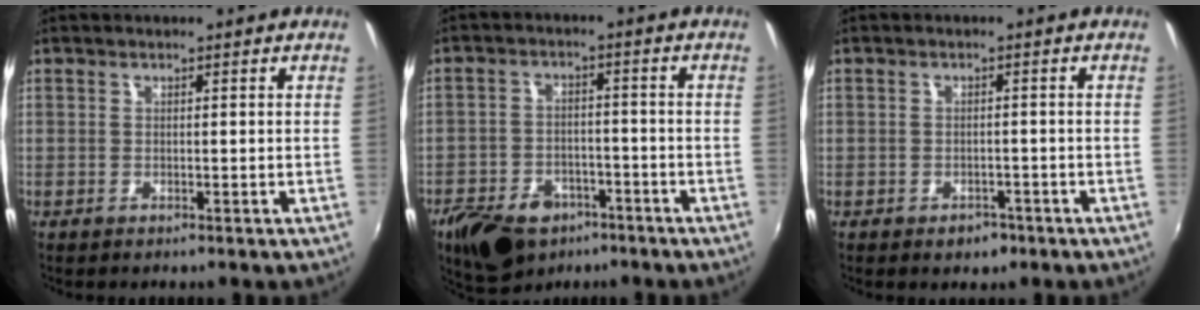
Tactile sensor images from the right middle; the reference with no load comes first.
{"total": 13.9, "force": [-8.8, 8.5, 6.5], "torque": [-0.163, 0.000, -0.134]}
{"total": 2.1, "force": [-1.2, 1.6, 0.7], "torque": [-0.014, -0.001, -0.013]}